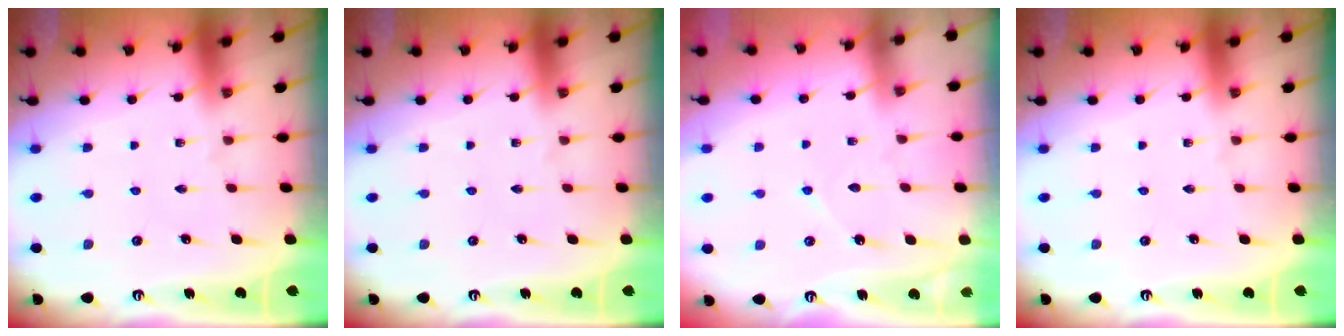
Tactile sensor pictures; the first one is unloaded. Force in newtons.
{"total": 0.0}
{"total": 3.1, "press": 3.1, "slide": 0.3}
{"total": 0.0}